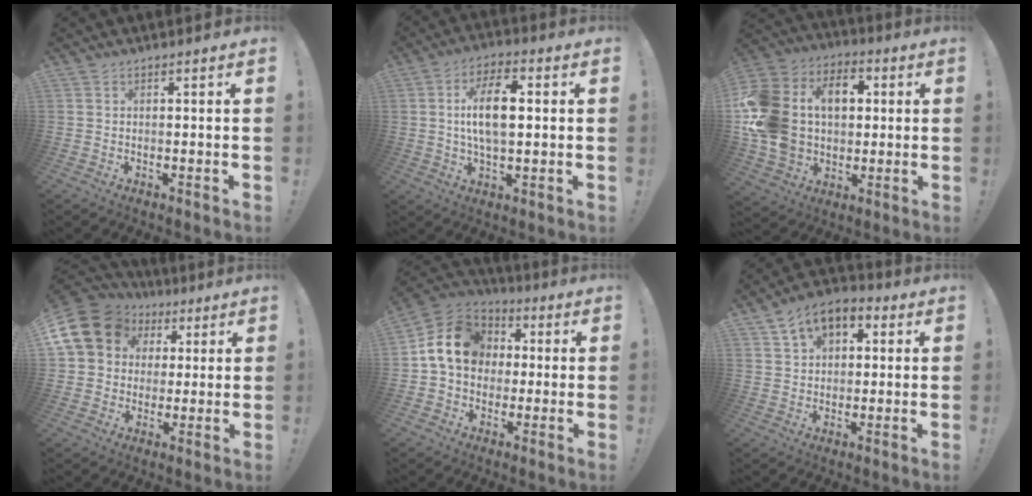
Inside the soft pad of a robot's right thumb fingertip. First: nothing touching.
{"total": 11.7, "force": [1.5, 5.6, 10.2], "torque": [-0.174, 0.000, 0.019]}
{"total": 22.5, "force": [3.5, 16.9, 14.4], "torque": [-0.281, 0.004, 0.079]}
{"total": 14.7, "force": [4.7, 12.3, 6.4], "torque": [-0.107, -0.018, 0.098]}
{"total": 14.9, "force": [2.2, 12.2, 8.3], "torque": [-0.129, 0.015, 0.050]}
{"total": 8.5, "force": [4.1, 5.9, 4.4], "torque": [-0.070, -0.016, 0.080]}